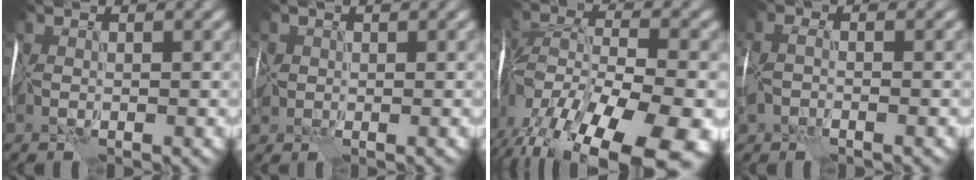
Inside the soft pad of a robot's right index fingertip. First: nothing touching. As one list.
[{"total": 2.3, "force": [-0.3, 2.0, 1.2], "torque": [-0.024, -0.001, -0.001]}, {"total": 17.6, "force": [-10.8, 8.2, 11.2], "torque": [-0.204, -0.036, -0.127]}, {"total": 3.6, "force": [-1.0, 1.8, 3.0], "torque": [-0.084, -0.004, -0.016]}]